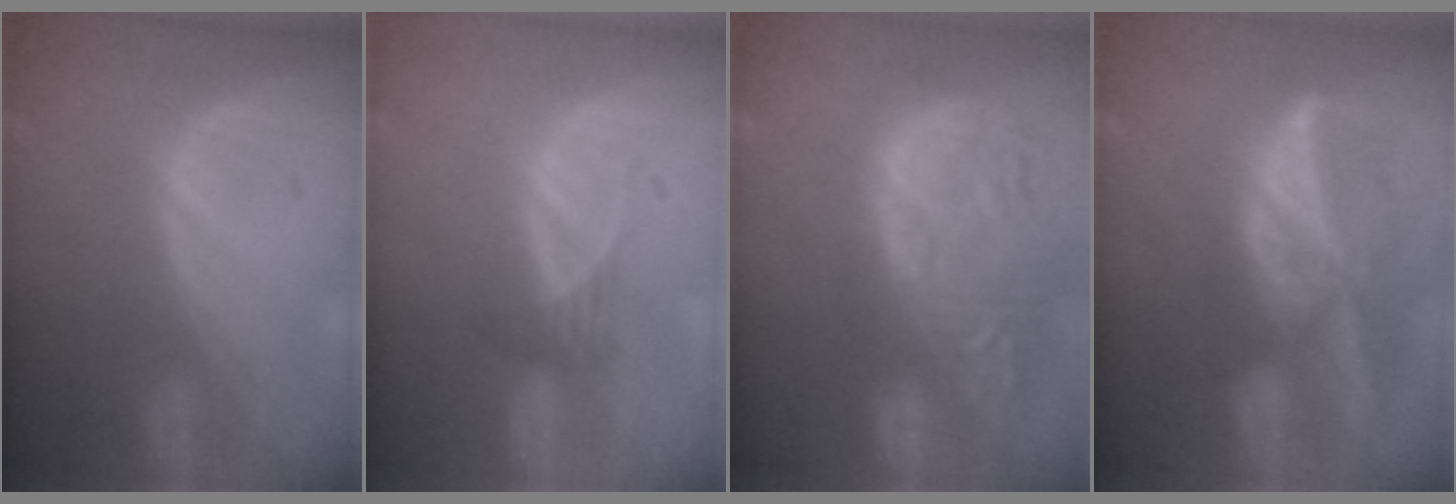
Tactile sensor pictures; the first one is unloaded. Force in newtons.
{"total": 1.8, "press": 1.6, "slide": 0.8}
{"total": 15.4, "press": 13.0, "slide": 8.2}
{"total": 9.5, "press": 8.3, "slide": 4.6}